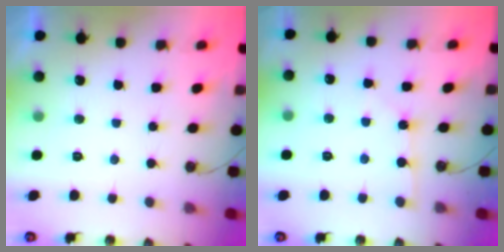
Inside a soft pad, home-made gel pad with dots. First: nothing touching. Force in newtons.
{"total": 2.0, "press": 2.0, "slide": 0.3}